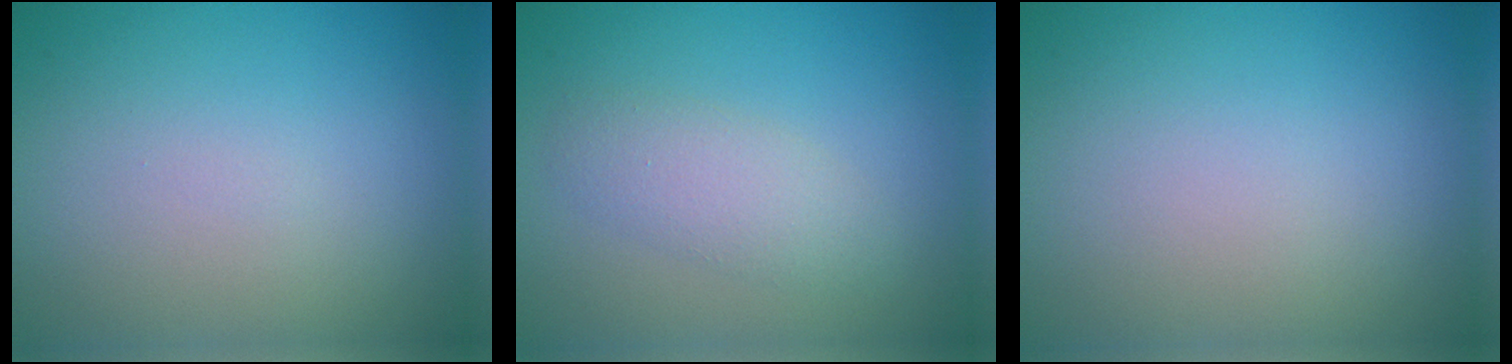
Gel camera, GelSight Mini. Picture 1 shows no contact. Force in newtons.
{"total": 2.5, "press": 2.5, "slide": 0.1}
{"total": 0.0}